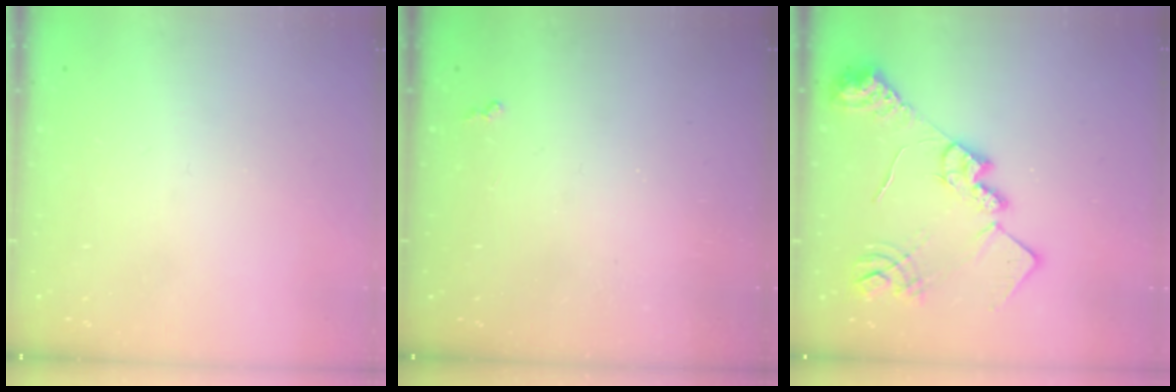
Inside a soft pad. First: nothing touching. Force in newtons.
{"total": 2.3, "press": 2.3, "slide": 0.5}
{"total": 17.6, "press": 17.5, "slide": 1.1}